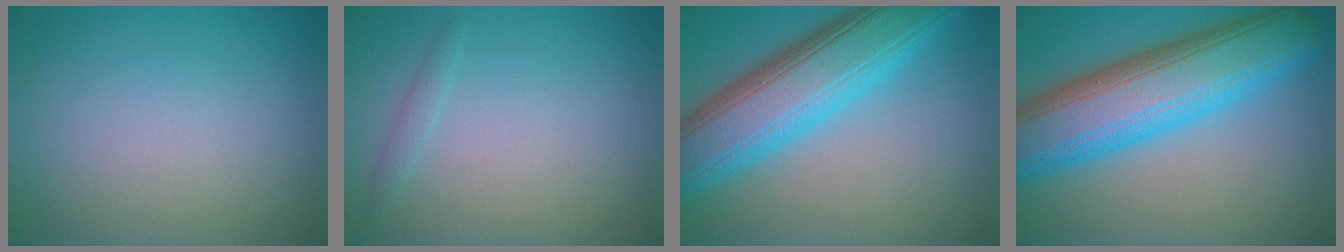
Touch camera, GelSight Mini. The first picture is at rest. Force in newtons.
{"total": 0.8, "press": 0.8, "slide": 0.1}
{"total": 10.3, "press": 10.3, "slide": 0.2}
{"total": 12.0, "press": 12.0, "slide": 0.2}